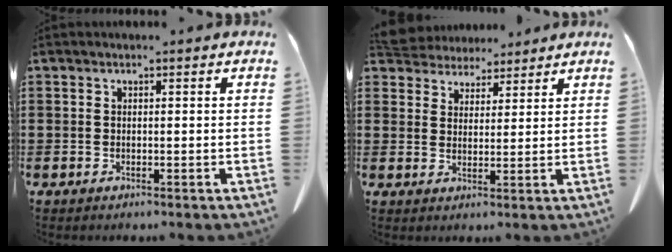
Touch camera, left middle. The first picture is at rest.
{"total": 4.7, "force": [4.4, 1.6, 0.0], "torque": [-0.020, -0.014, 0.082]}